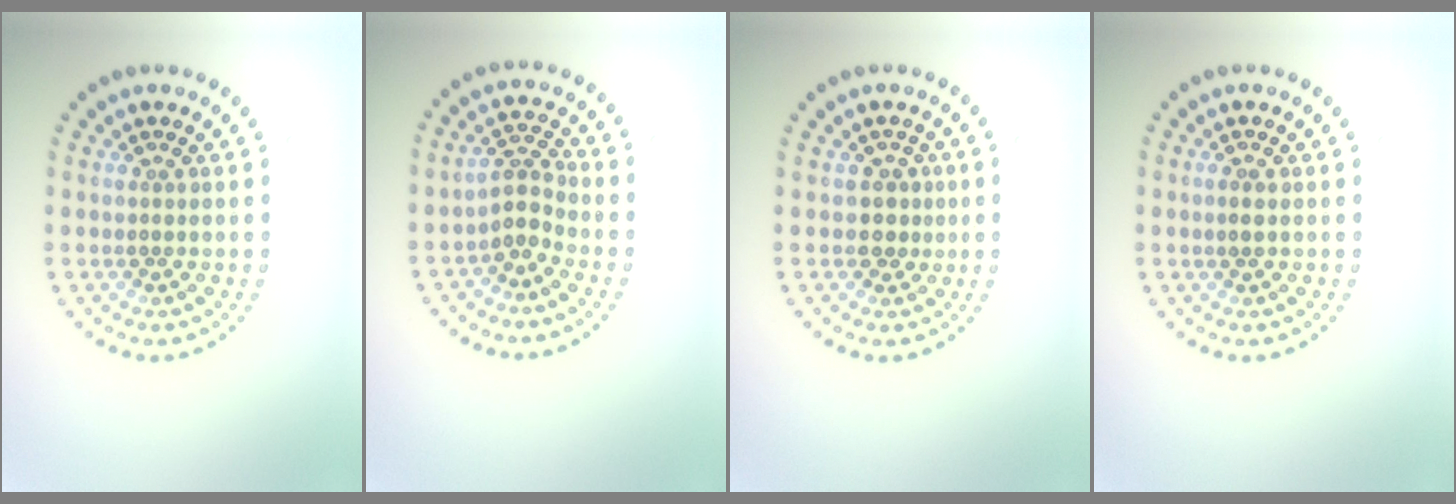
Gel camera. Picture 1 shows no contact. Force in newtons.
{"total": 2.2, "press": 1.6, "slide": 1.6}
{"total": 1.8, "press": 1.5, "slide": 1.1}
{"total": 0.8, "press": 0.8, "slide": 0.1}